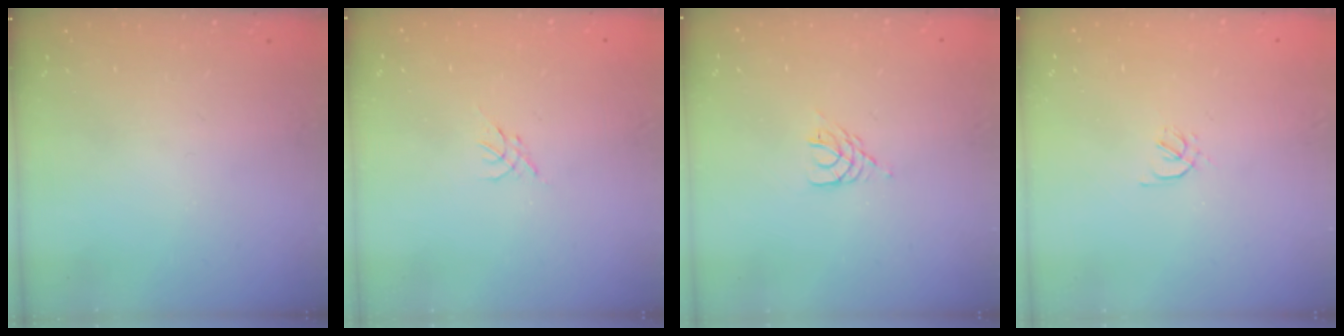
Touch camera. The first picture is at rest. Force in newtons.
{"total": 0.0}
{"total": 3.0, "press": 3.0, "slide": 0.5}
{"total": 1.7, "press": 1.6, "slide": 0.5}